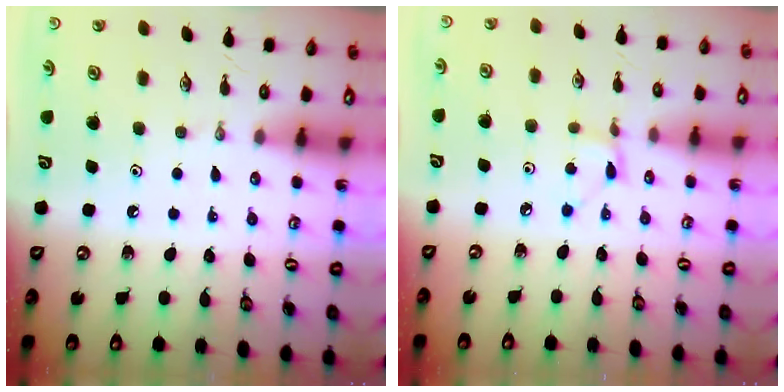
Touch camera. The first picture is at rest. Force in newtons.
{"total": 2.6, "press": 2.6, "slide": 0.1}